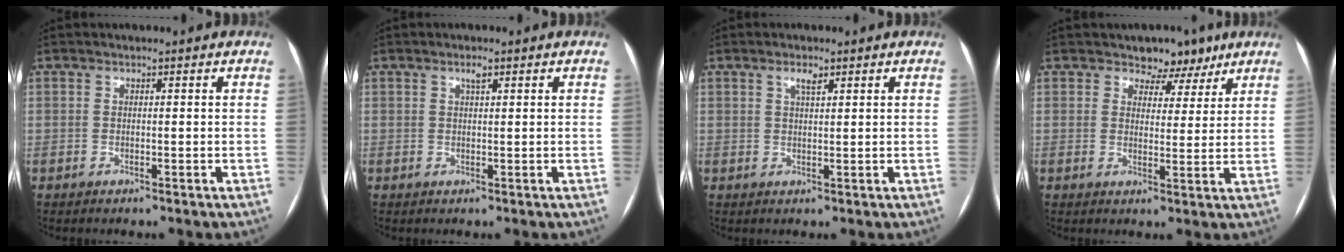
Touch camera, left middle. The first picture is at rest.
{"total": 1.1, "force": [0.7, 0.2, 0.9], "torque": [-0.017, 0.002, 0.012]}
{"total": 1.8, "force": [1.1, 0.4, 1.4], "torque": [-0.027, 0.003, 0.021]}
{"total": 5.3, "force": [3.9, 3.4, 1.2], "torque": [0.001, 0.001, 0.051]}